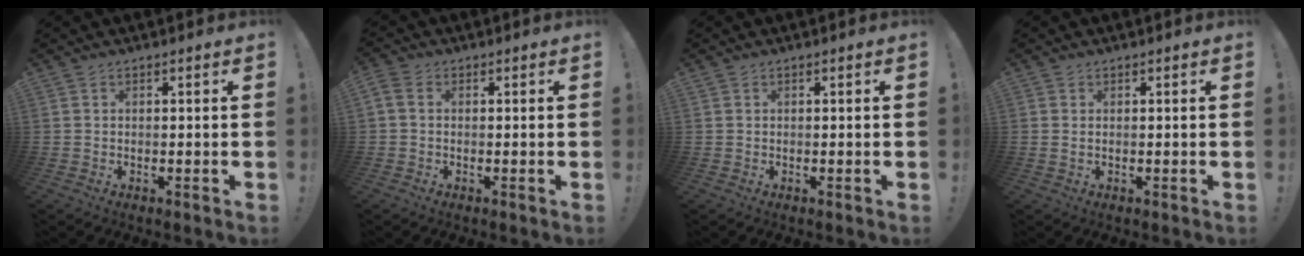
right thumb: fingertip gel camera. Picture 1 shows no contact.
{"total": 2.4, "force": [0.3, 1.8, 1.6], "torque": [-0.032, 0.006, 0.008]}
{"total": 0.0}
{"total": 0.6, "force": [0.5, 0.2, 0.2], "torque": [0.000, -0.002, 0.008]}